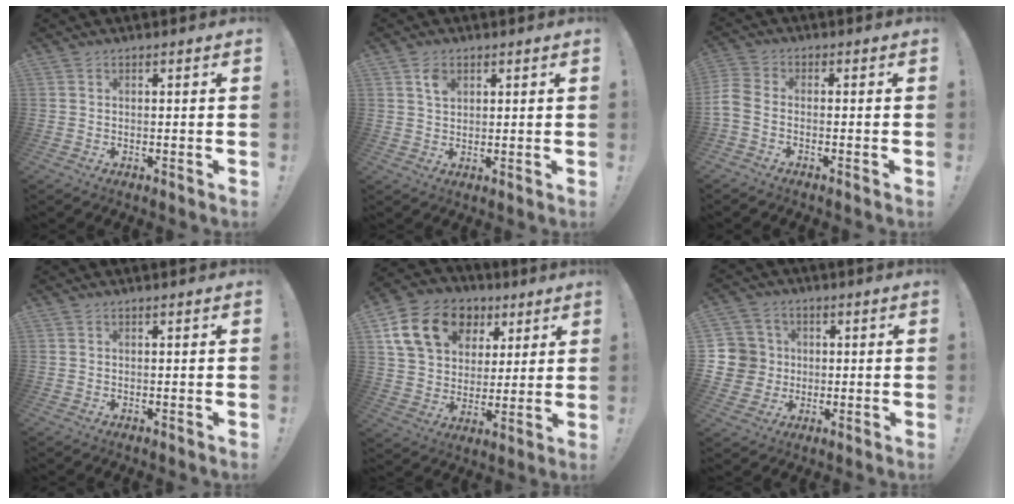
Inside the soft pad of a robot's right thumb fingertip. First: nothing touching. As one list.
[{"total": 3.9, "force": [2.0, 2.5, 2.2], "torque": [-0.026, -0.006, 0.033]}, {"total": 4.0, "force": [-1.6, 2.0, 3.1], "torque": [-0.075, -0.004, -0.027]}, {"total": 0.0}, {"total": 18.3, "force": [7.8, 13.6, 9.4], "torque": [-0.152, -0.021, 0.158]}, {"total": 7.9, "force": [0.7, 7.8, 1.5], "torque": [-0.030, 0.000, 0.023]}]